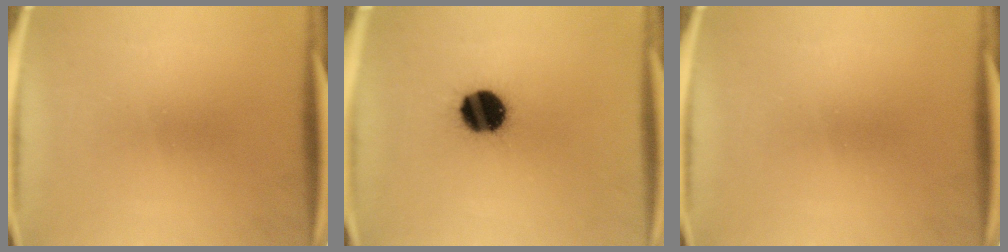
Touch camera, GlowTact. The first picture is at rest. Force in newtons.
{"total": 13.6}
{"total": 0.0}